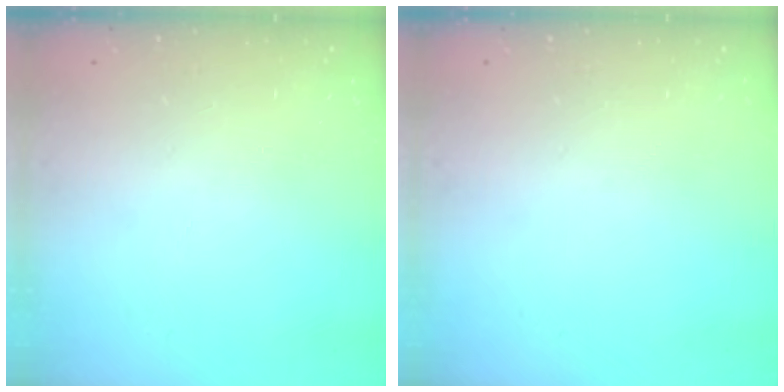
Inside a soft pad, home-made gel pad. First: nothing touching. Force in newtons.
{"total": 0.0}